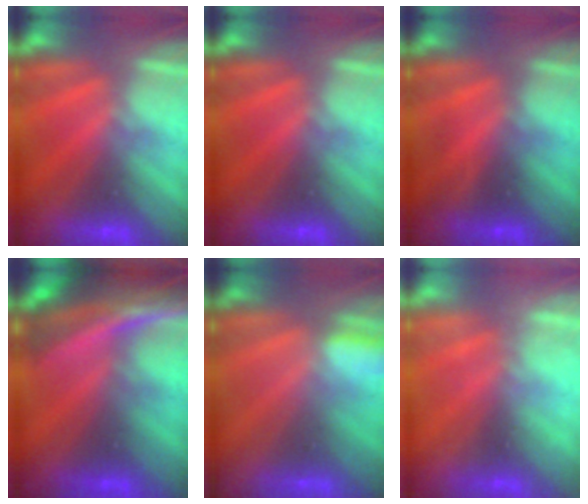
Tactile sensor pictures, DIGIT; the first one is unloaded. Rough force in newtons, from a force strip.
{"total": 0.0}
{"total": 1.7}
{"total": 9.8}
{"total": 2.9}
{"total": 2.0}